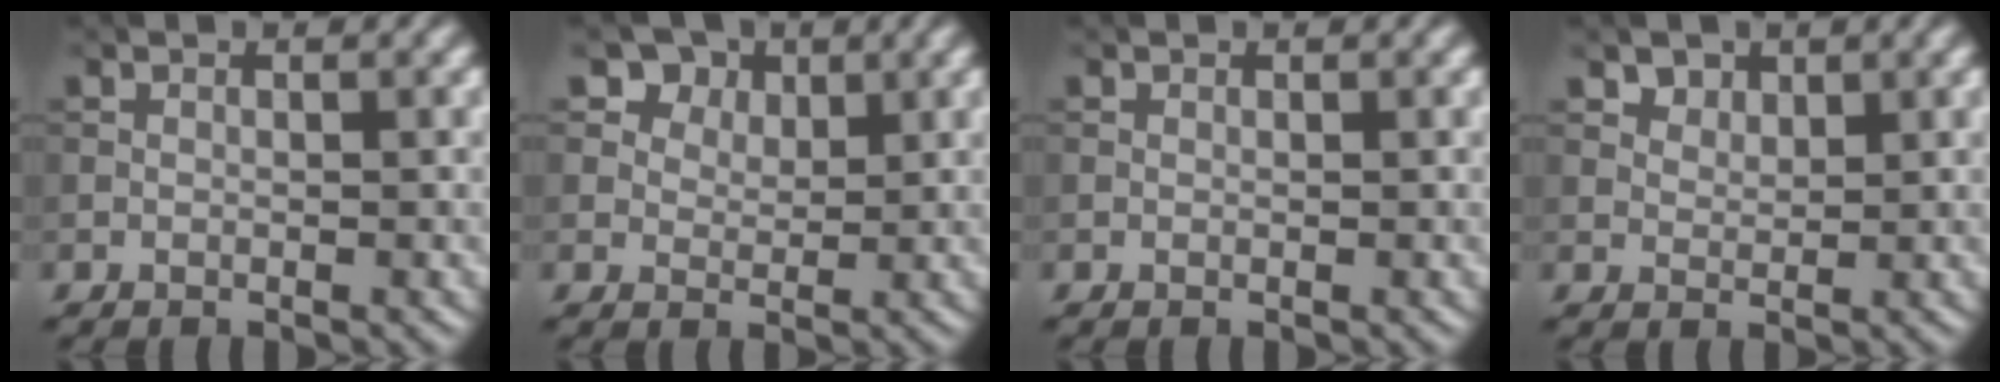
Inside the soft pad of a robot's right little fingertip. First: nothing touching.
{"total": 6.5, "force": [4.2, 4.3, 2.5], "torque": [-0.069, -0.007, 0.074]}
{"total": 0.0}
{"total": 2.2, "force": [1.6, 1.3, 0.6], "torque": [-0.019, -0.019, 0.039]}